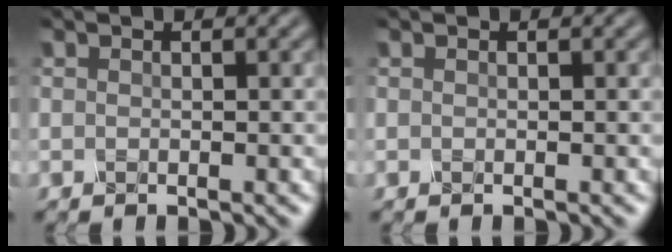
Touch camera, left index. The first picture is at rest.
{"total": 0.0}